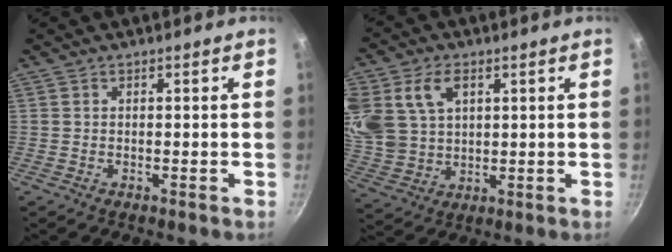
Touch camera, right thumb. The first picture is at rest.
{"total": 16.2, "force": [5.7, 11.7, 9.5], "torque": [-0.204, 0.002, 0.123]}